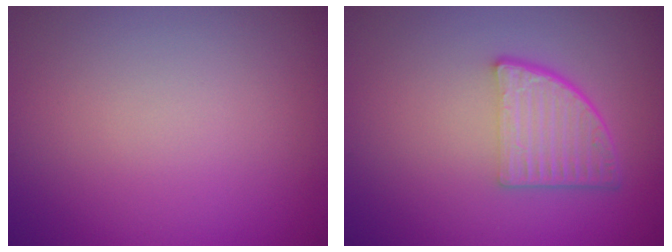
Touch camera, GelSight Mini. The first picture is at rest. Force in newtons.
{"total": 4.7, "press": 3.3, "slide": 3.3}